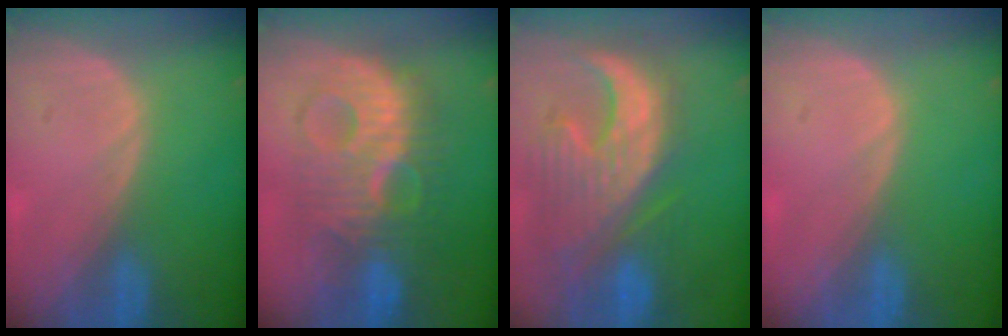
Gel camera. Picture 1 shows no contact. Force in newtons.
{"total": 10.2, "press": 10.2, "slide": 0.4}
{"total": 12.4, "press": 11.2, "slide": 5.4}
{"total": 0.0}